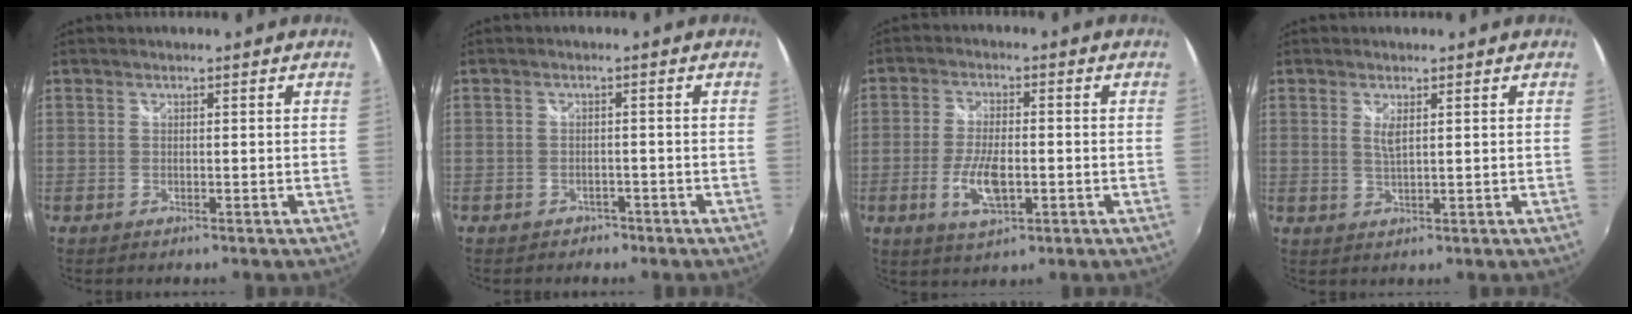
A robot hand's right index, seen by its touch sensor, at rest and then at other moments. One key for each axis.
{"total": 3.0, "fx": -2.2, "fy": 2.0, "fz": 0.4, "tx": -0.015, "ty": -0.003, "tz": -0.032}
{"total": 7.6, "fx": -2.3, "fy": 3.1, "fz": 6.5, "tx": -0.137, "ty": -0.009, "tz": -0.042}
{"total": 2.3, "fx": 0.8, "fy": 0.5, "fz": 2.1, "tx": -0.038, "ty": -0.004, "tz": 0.013}